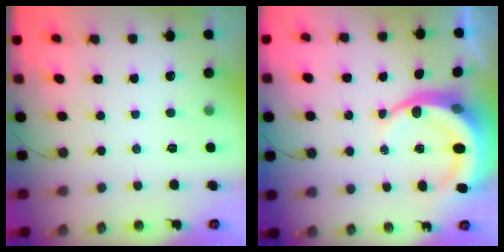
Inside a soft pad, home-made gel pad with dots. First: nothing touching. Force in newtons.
{"total": 10.4, "press": 10.3, "slide": 1.3}